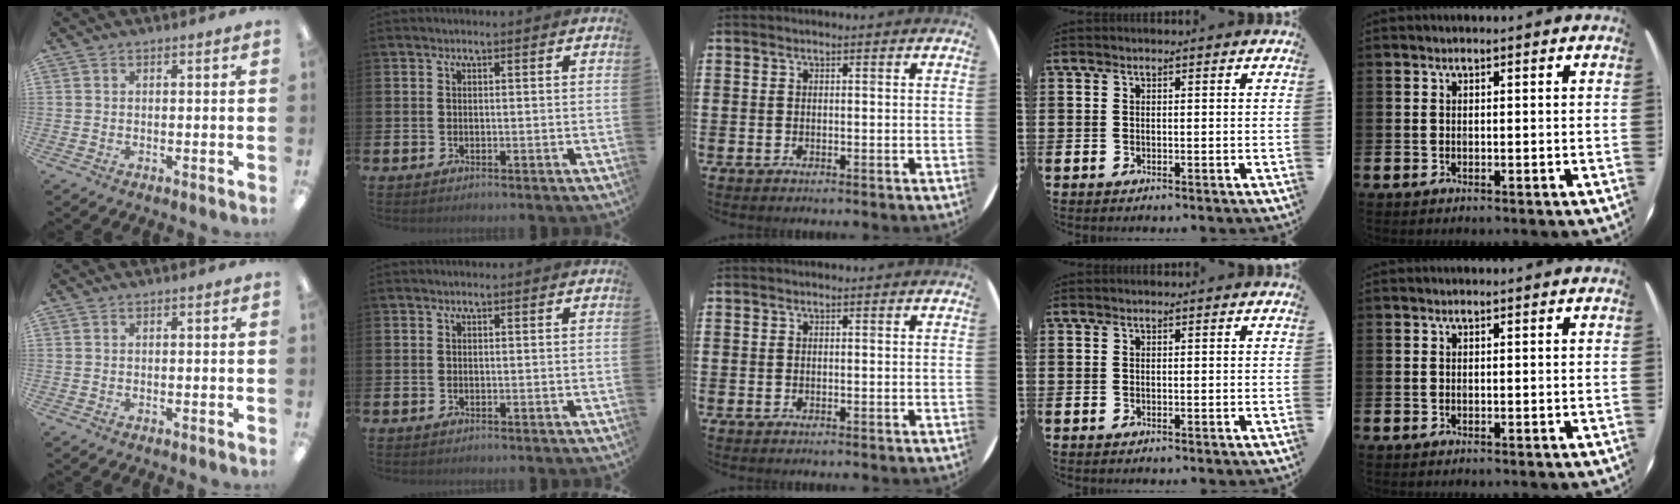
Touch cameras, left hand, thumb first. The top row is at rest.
{}